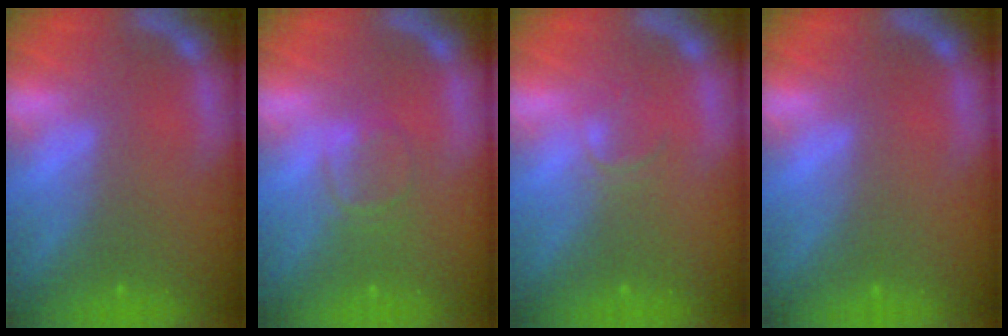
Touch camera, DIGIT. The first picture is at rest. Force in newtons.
{"total": 2.4}
{"total": 1.4}
{"total": 0.0}